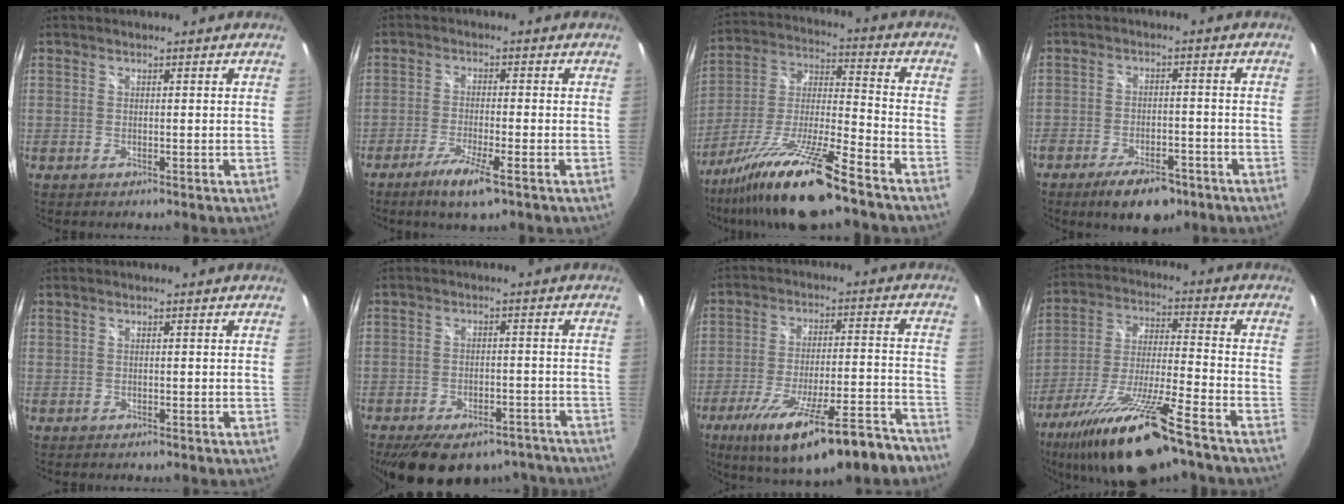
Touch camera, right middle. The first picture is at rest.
{"total": 6.6, "force": [-4.1, 0.8, 5.1], "torque": [-0.116, -0.016, -0.076]}
{"total": 19.0, "force": [-14.0, 1.2, 12.8], "torque": [-0.241, -0.024, -0.252]}
{"total": 10.0, "force": [-7.0, 4.2, 5.7], "torque": [-0.122, -0.009, -0.105]}
{"total": 0.0}
{"total": 18.6, "force": [-14.5, 8.4, 8.0], "torque": [-0.161, 0.007, -0.178]}
{"total": 21.7, "force": [-15.8, 4.3, 14.2], "torque": [-0.240, -0.041, -0.226]}
{"total": 19.9, "force": [-14.3, 2.4, 13.7], "torque": [-0.271, -0.042, -0.250]}